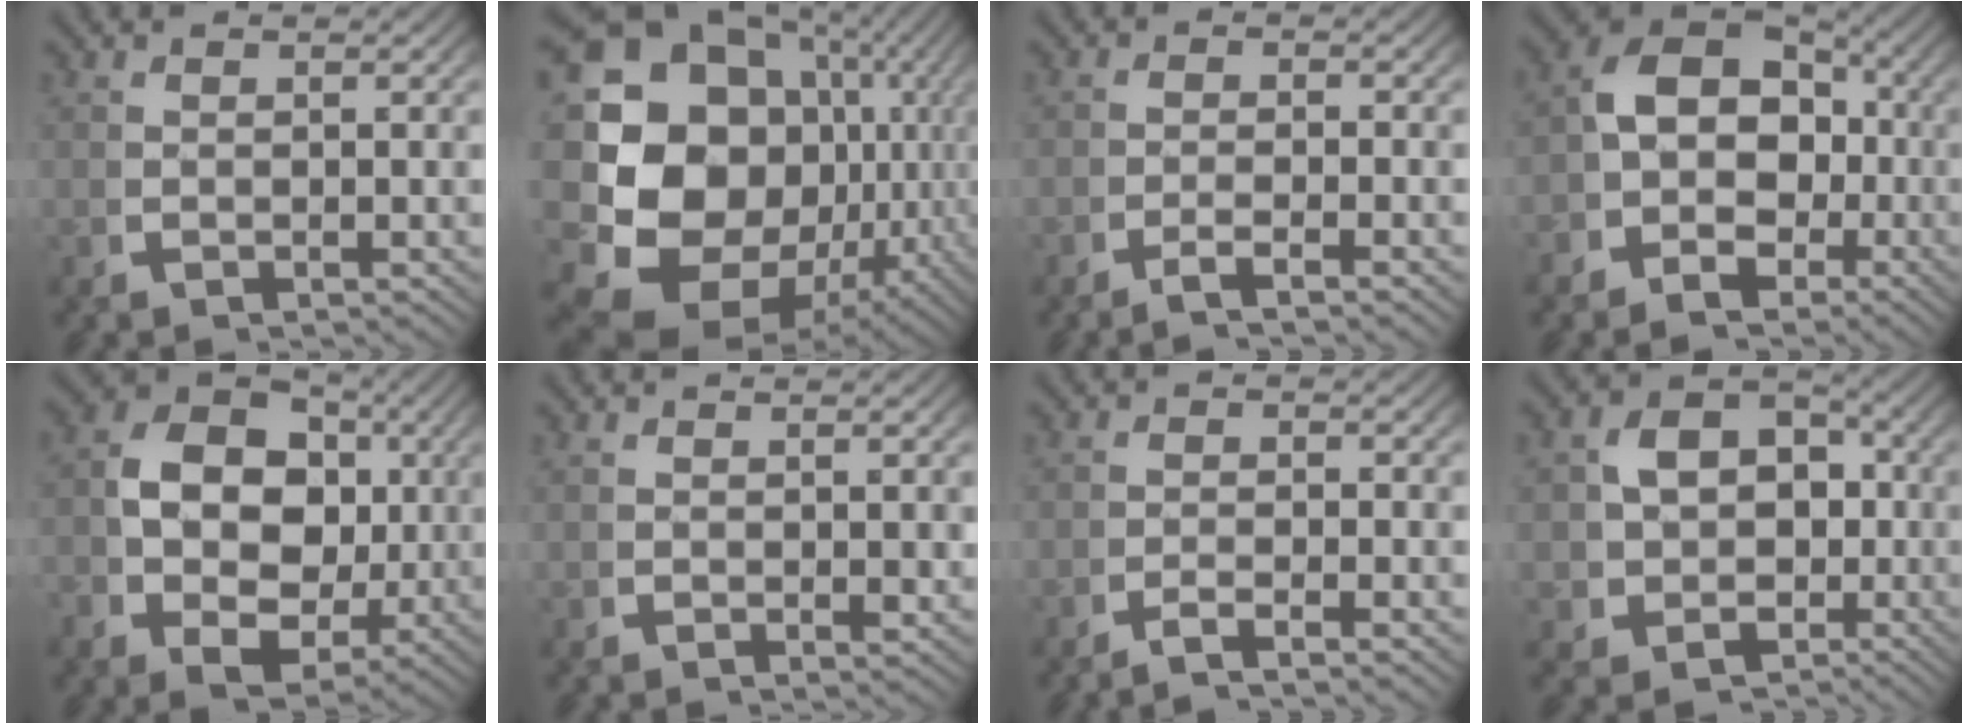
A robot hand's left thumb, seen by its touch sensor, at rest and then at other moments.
{"total": 23.3, "force": [-2.3, 17.6, 15.1], "torque": [-0.299, -0.078, -0.015]}
{"total": 2.2, "force": [-1.6, 0.3, 1.5], "torque": [-0.028, 0.001, -0.035]}
{"total": 8.9, "force": [-0.5, 6.7, 5.7], "torque": [-0.120, -0.027, -0.006]}
{"total": 11.8, "force": [0.7, 8.6, 8.1], "torque": [-0.159, -0.030, 0.014]}
{"total": 0.8, "force": [0.5, 0.2, 0.5], "torque": [-0.014, -0.005, 0.013]}
{"total": 2.1, "force": [-1.7, 0.1, 1.3], "torque": [-0.021, 0.001, -0.038]}
{"total": 10.0, "force": [-0.9, 8.6, 5.1], "torque": [-0.117, -0.047, 0.005]}